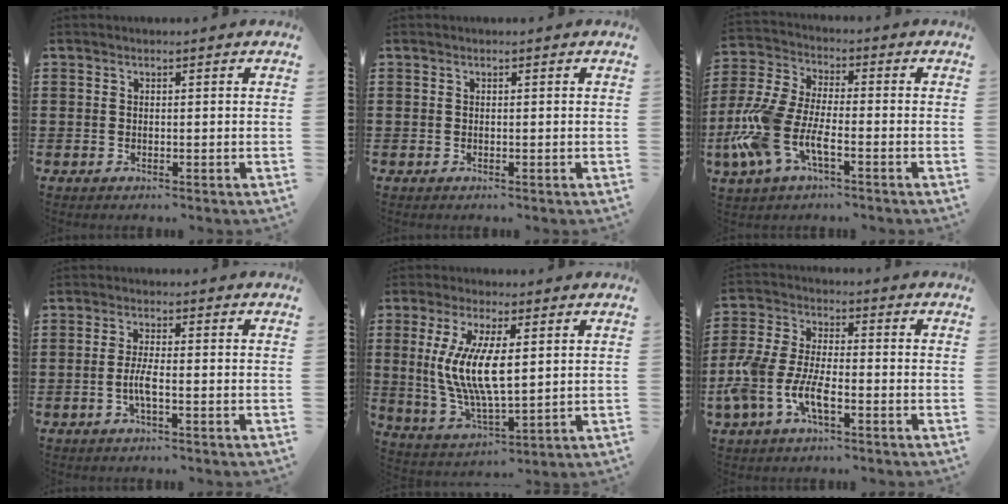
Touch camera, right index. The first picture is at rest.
{"total": 0.0}
{"total": 9.4, "force": [-4.3, 3.6, 7.6], "torque": [-0.206, -0.018, -0.089]}
{"total": 3.3, "force": [-1.1, 0.5, 3.1], "torque": [-0.079, -0.009, -0.026]}
{"total": 9.9, "force": [1.4, 3.4, 9.2], "torque": [-0.197, -0.005, 0.023]}
{"total": 7.8, "force": [-3.9, 3.2, 5.9], "torque": [-0.165, -0.015, -0.082]}